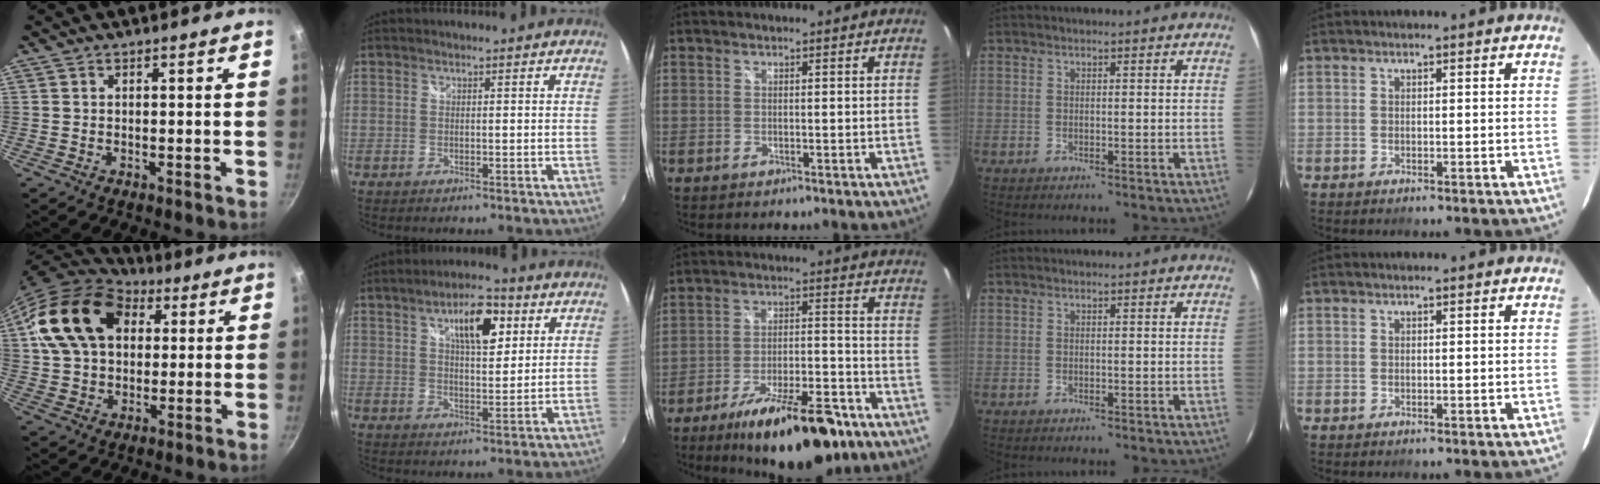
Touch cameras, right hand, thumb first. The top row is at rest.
{"thumb": {"total": 19.8, "force": [5.8, 13.9, 12.8], "torque": [-0.210, 0.010, 0.097]}, "index": {"total": 9.6, "force": [4.1, 3.7, 7.8], "torque": [-0.121, 0.019, 0.066]}, "middle": {"total": 20.0, "force": [-14.2, 6.3, 12.6], "torque": [-0.202, -0.013, -0.206]}}